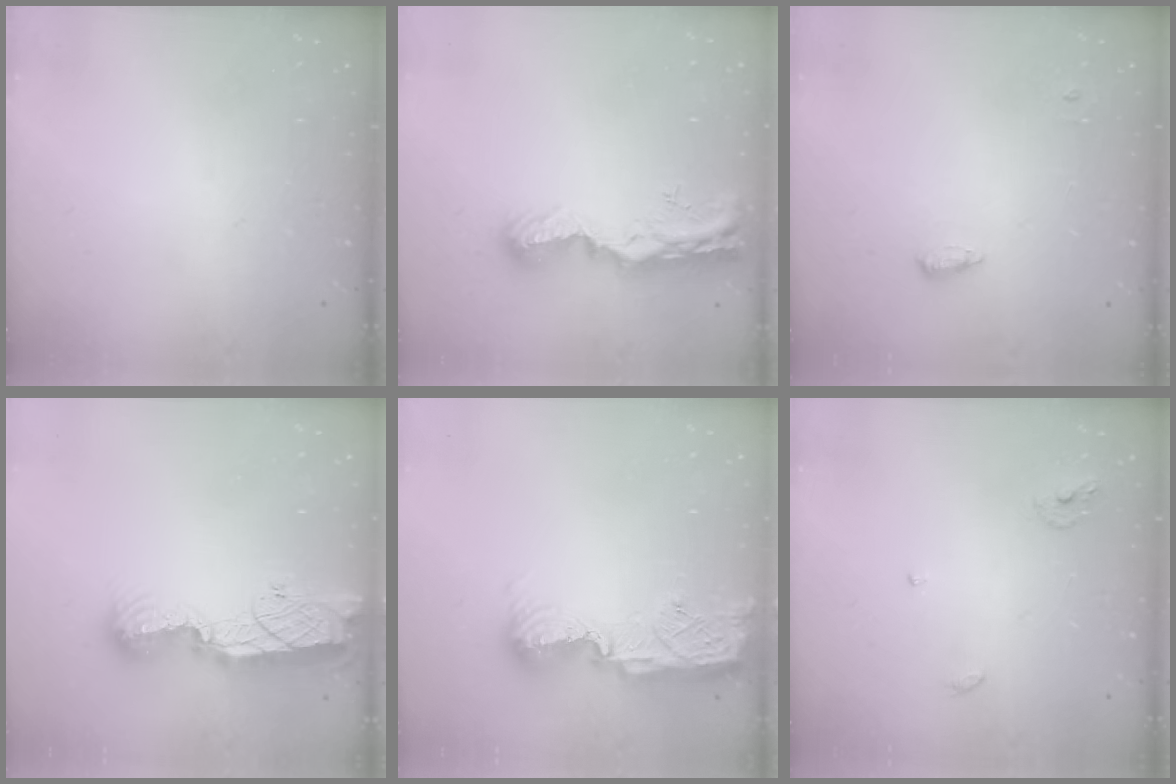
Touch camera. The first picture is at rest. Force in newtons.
{"total": 10.3, "press": 10.2, "slide": 1.2}
{"total": 4.2, "press": 4.1, "slide": 0.8}
{"total": 12.4, "press": 12.4, "slide": 1.0}
{"total": 11.6, "press": 11.5, "slide": 1.1}
{"total": 5.2, "press": 5.2, "slide": 0.4}